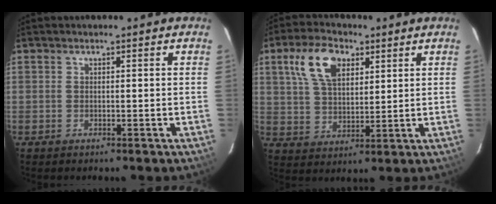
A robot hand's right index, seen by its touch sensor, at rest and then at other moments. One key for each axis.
{"total": 10.8, "fx": 5.0, "fy": 6.0, "fz": 7.5, "tx": -0.147, "ty": 0.028, "tz": 0.096}